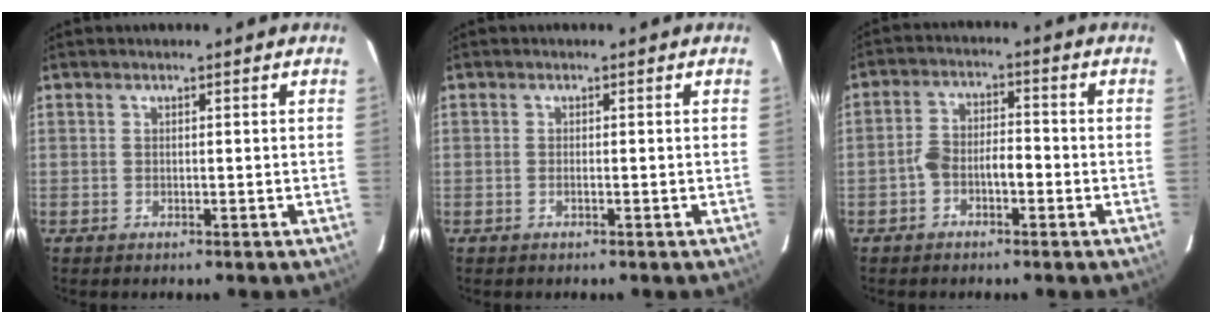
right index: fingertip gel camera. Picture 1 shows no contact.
{"total": 0.5, "force": [-0.2, 0.0, 0.5], "torque": [-0.011, 0.000, -0.003]}
{"total": 5.2, "force": [-1.8, 2.5, 4.1], "torque": [-0.081, 0.026, -0.034]}